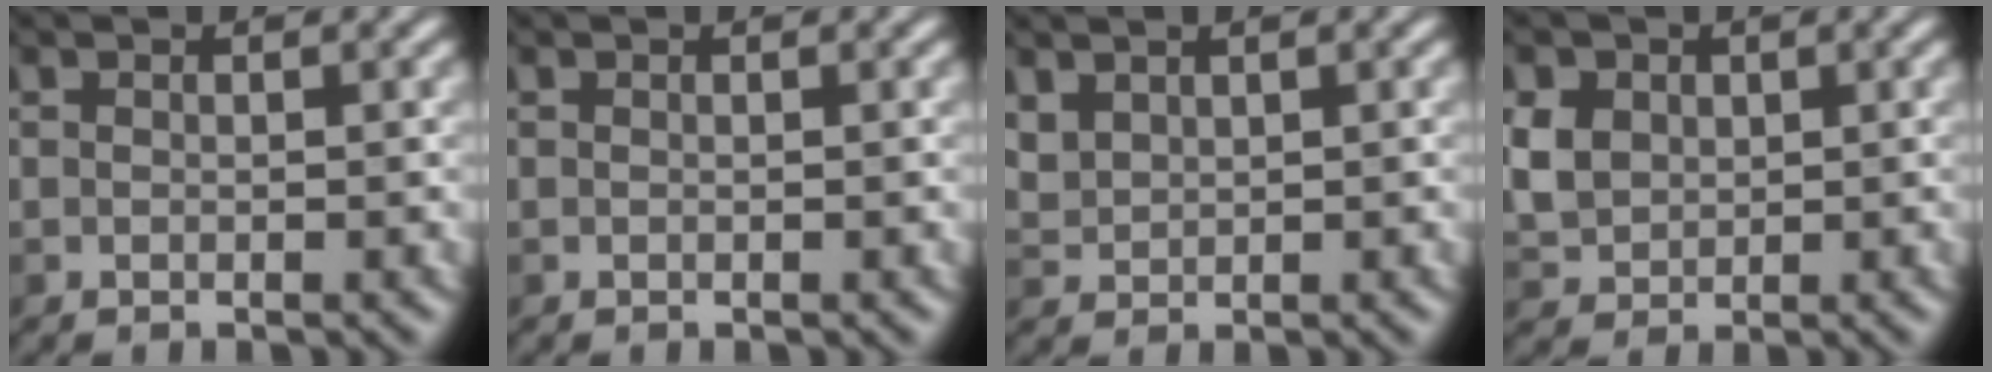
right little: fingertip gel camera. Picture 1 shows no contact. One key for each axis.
{"total": 0.0}
{"total": 2.2, "fx": 1.2, "fy": 1.5, "fz": 1.0, "tx": -0.034, "ty": -0.001, "tz": 0.027}
{"total": 3.7, "fx": 0.6, "fy": 3.2, "fz": 1.8, "tx": -0.064, "ty": 0.004, "tz": 0.010}